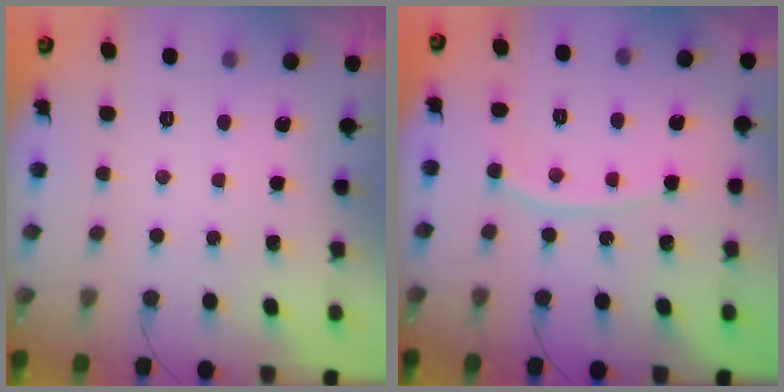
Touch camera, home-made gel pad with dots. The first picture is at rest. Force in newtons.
{"total": 6.4, "press": 6.4, "slide": 0.8}